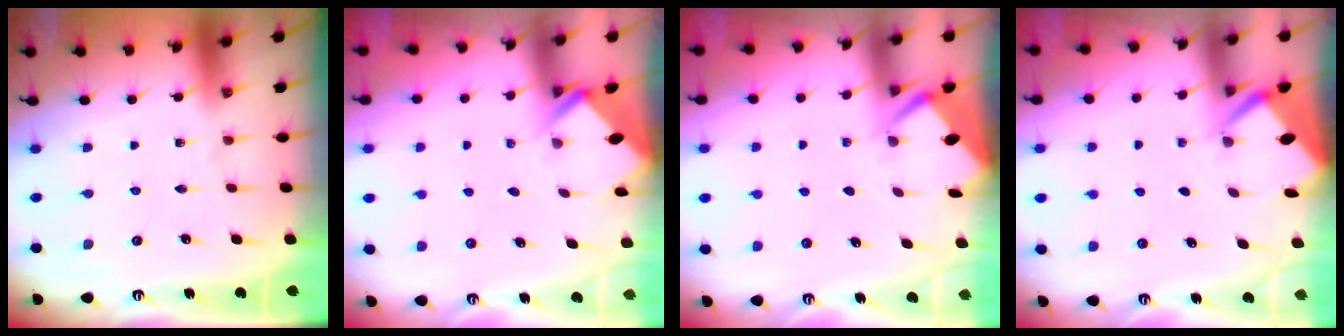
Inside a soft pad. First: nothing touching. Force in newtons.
{"total": 2.5, "press": 2.5, "slide": 0.2}
{"total": 2.9, "press": 2.8, "slide": 0.3}
{"total": 2.7, "press": 2.7, "slide": 0.3}